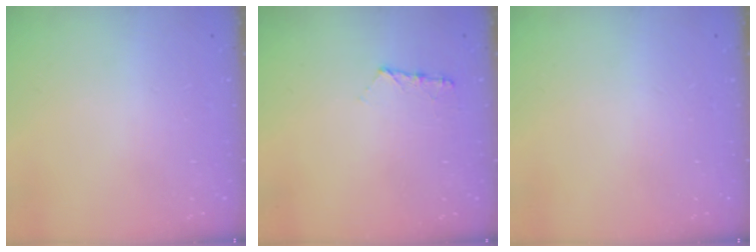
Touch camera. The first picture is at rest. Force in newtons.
{"total": 6.4, "press": 6.4, "slide": 0.6}
{"total": 0.0}